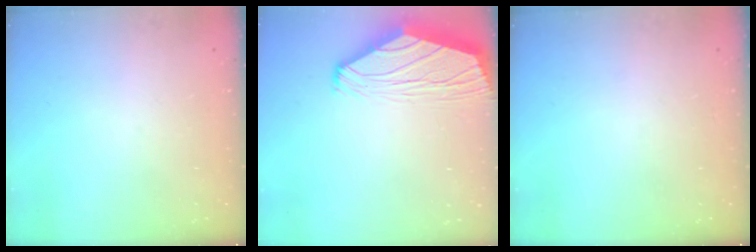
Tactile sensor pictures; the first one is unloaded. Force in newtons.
{"total": 2.0, "press": 1.7, "slide": 0.9}
{"total": 0.0}